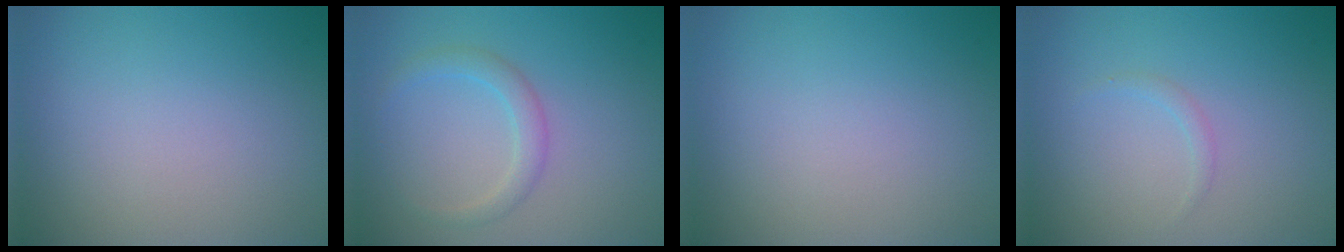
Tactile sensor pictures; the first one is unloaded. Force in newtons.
{"total": 1.9, "press": 1.9, "slide": 0.0}
{"total": 0.0}
{"total": 0.7, "press": 0.7, "slide": 0.1}